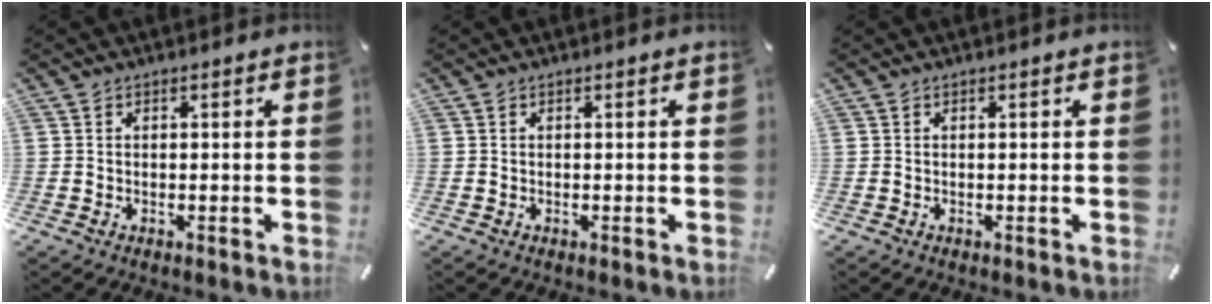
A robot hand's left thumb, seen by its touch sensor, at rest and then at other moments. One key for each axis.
{"total": 0.0}
{"total": 0.0}